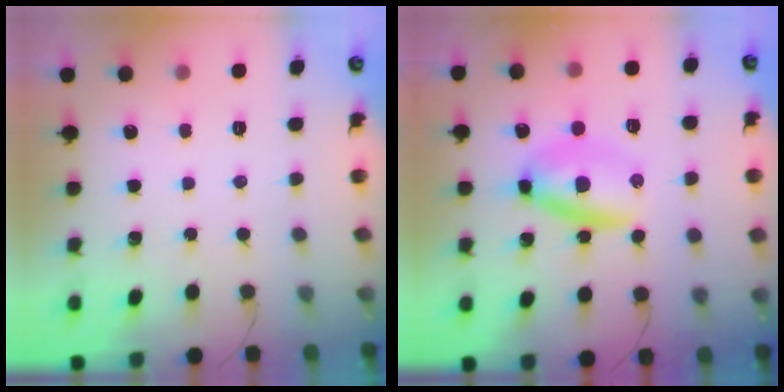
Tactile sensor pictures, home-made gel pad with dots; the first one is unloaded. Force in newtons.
{"total": 6.5, "press": 6.4, "slide": 1.2}